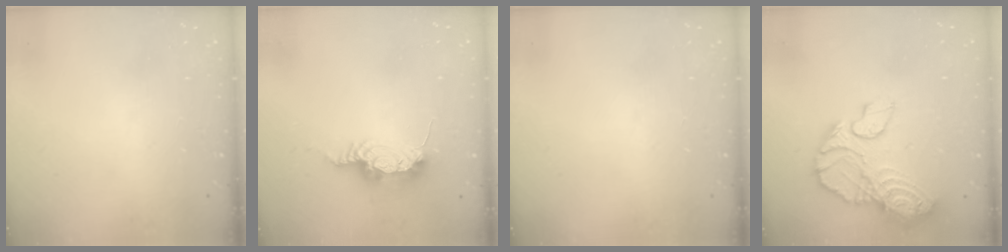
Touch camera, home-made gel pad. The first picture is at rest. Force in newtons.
{"total": 15.6, "press": 10.8, "slide": 11.2}
{"total": 0.0}
{"total": 15.8, "press": 15.6, "slide": 1.9}